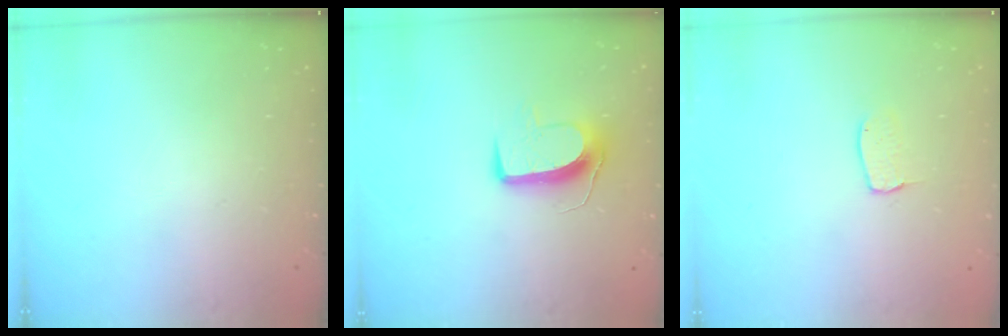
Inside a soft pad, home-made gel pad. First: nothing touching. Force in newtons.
{"total": 9.7, "press": 9.7, "slide": 0.5}
{"total": 4.0, "press": 4.0, "slide": 0.2}